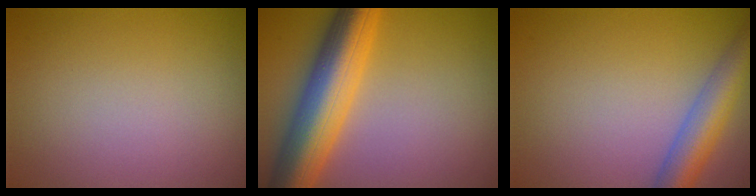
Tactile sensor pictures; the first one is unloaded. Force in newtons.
{"total": 9.8, "press": 9.8, "slide": 0.4}
{"total": 5.2, "press": 5.2, "slide": 0.1}